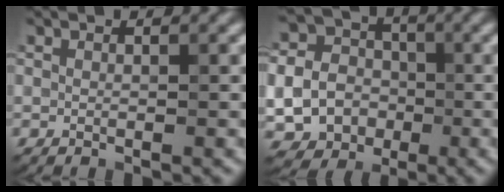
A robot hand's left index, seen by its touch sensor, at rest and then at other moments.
{"total": 14.5, "force": [-3.3, 13.2, 5.2], "torque": [-0.148, -0.018, -0.072]}